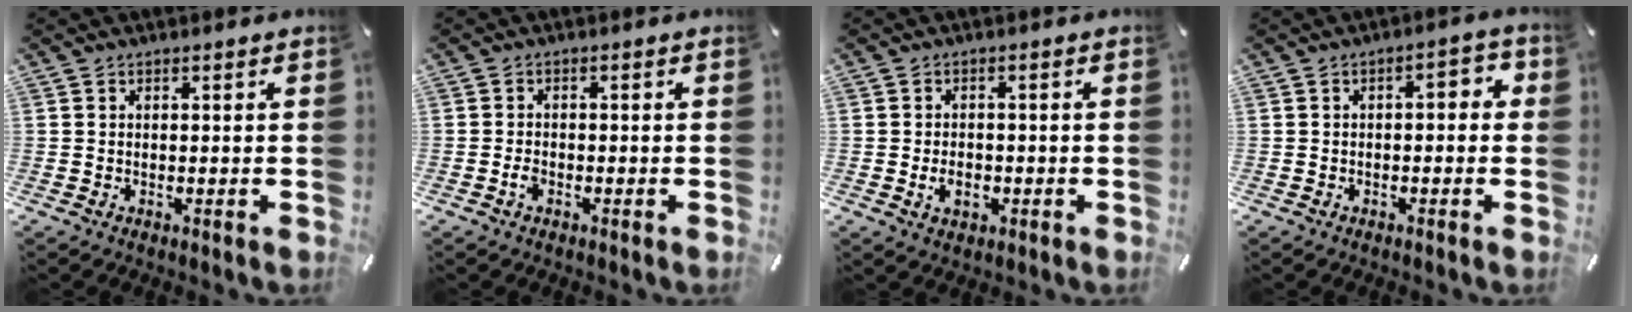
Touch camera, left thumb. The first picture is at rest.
{"total": 1.8, "force": [-0.9, 1.0, 1.2], "torque": [-0.029, 0.001, -0.020]}
{"total": 4.2, "force": [-1.3, 2.8, 2.8], "torque": [-0.055, 0.005, -0.022]}
{"total": 3.6, "force": [-1.3, 1.8, 2.7], "torque": [-0.043, 0.015, -0.031]}